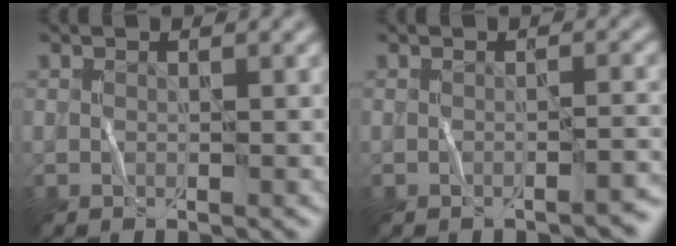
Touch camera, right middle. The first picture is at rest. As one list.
[{"total": 1.4, "force": [-1.2, 0.2, 0.7], "torque": [-0.008, 0.004, -0.019]}]